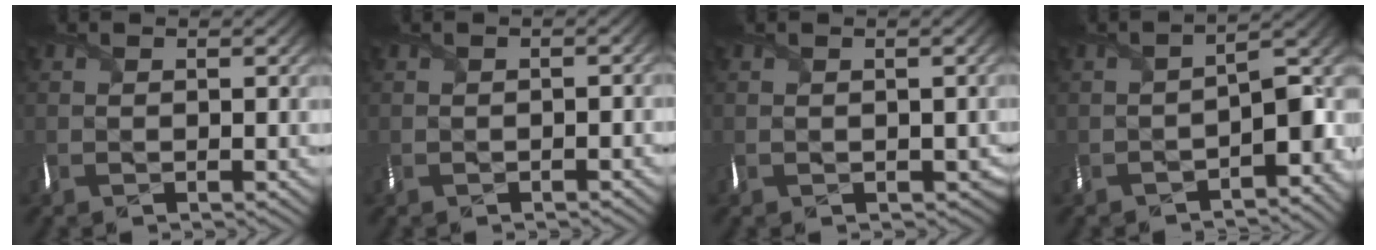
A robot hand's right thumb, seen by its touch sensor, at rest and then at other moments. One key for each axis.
{"total": 1.2, "fx": -0.8, "fy": 0.6, "fz": 0.7, "tx": -0.014, "ty": -0.003, "tz": -0.015}
{"total": 2.2, "fx": -0.2, "fy": 2.0, "fz": 1.1, "tx": -0.016, "ty": -0.013, "tz": -0.004}
{"total": 7.4, "fx": -3.8, "fy": 2.9, "fz": 5.6, "tx": -0.070, "ty": -0.012, "tz": -0.065}